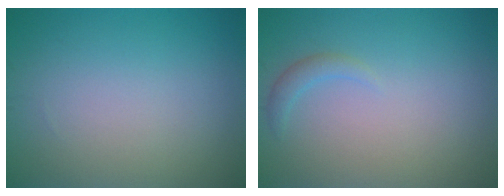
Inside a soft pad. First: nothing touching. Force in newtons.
{"total": 1.2, "press": 1.2, "slide": 0.2}